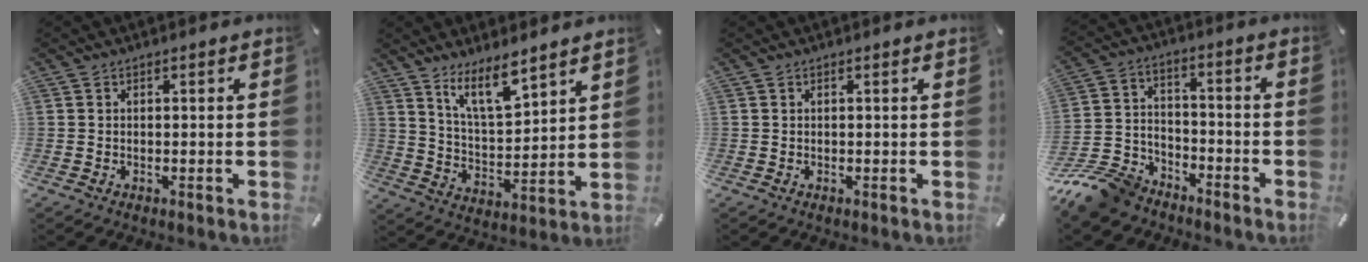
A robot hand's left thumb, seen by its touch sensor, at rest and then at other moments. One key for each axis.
{"total": 10.6, "fx": 8.2, "fy": 3.4, "fz": 5.8, "tx": -0.112, "ty": -0.048, "tz": 0.149}
{"total": 0.0}
{"total": 13.1, "fx": -10.8, "fy": 6.1, "fz": 4.0, "tx": -0.078, "ty": 0.072, "tz": -0.205}